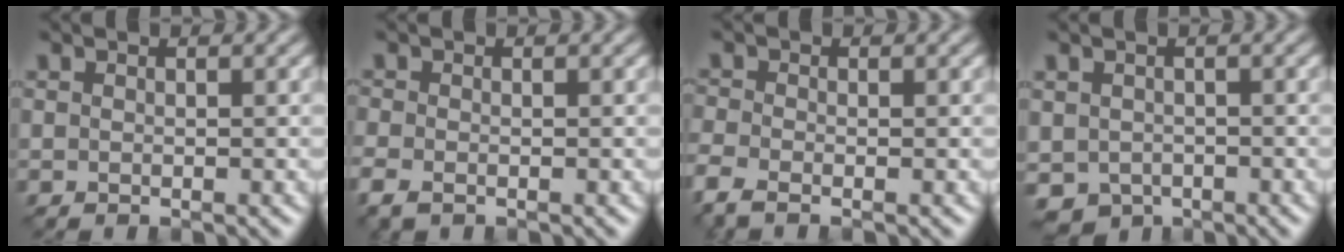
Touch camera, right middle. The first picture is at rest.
{"total": 1.8, "force": [-1.2, 1.0, 1.0], "torque": [-0.032, -0.006, -0.031]}
{"total": 2.4, "force": [-1.7, 0.8, 1.3], "torque": [-0.043, -0.008, -0.050]}
{"total": 3.2, "force": [-1.5, 2.4, 1.5], "torque": [-0.037, -0.008, -0.030]}